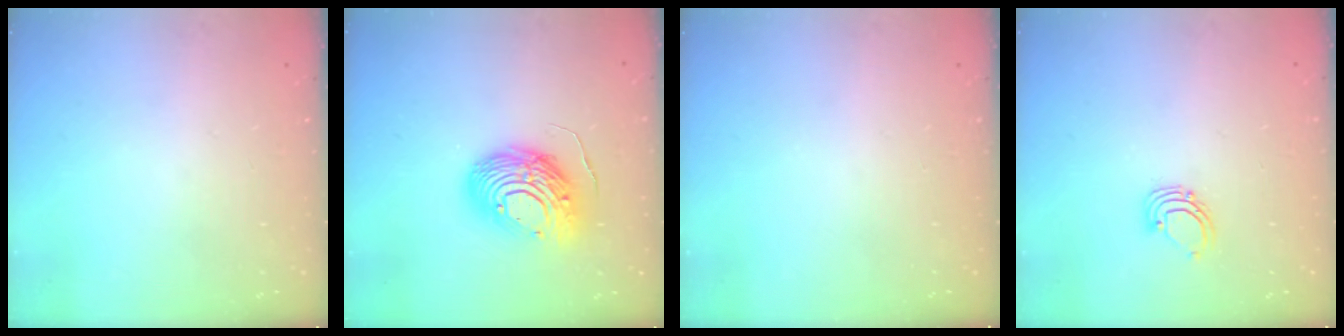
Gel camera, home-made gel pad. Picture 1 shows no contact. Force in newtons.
{"total": 14.7, "press": 14.6, "slide": 1.4}
{"total": 0.0}
{"total": 2.6, "press": 2.6, "slide": 0.2}